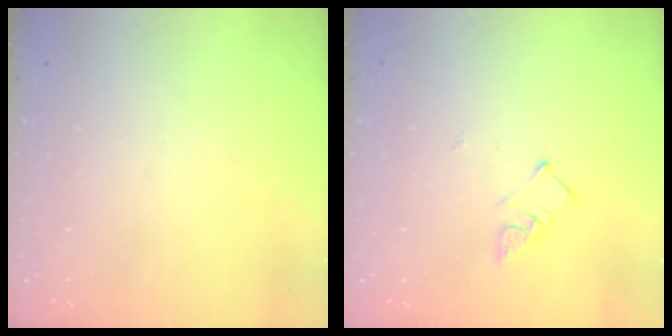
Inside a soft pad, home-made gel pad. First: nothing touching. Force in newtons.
{"total": 3.3, "press": 3.3, "slide": 0.2}